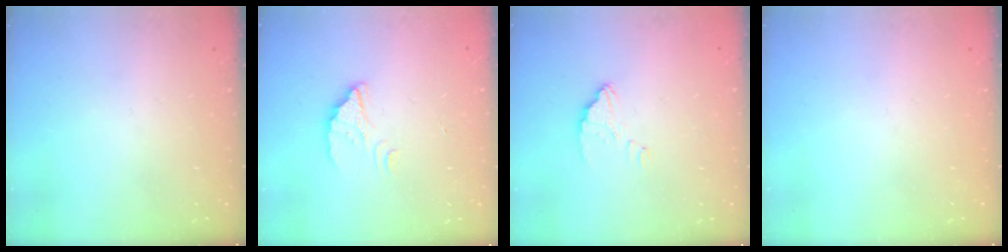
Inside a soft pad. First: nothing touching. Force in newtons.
{"total": 2.7, "press": 2.7, "slide": 0.1}
{"total": 3.0, "press": 3.0, "slide": 0.2}
{"total": 0.0}